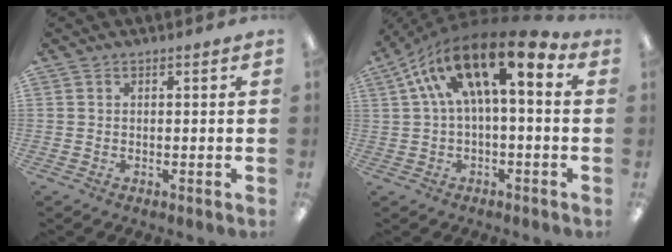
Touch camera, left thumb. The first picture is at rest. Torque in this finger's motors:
{"motor_torque": [-0.07, 1.57, 2.14, -0.63, 0.23]}